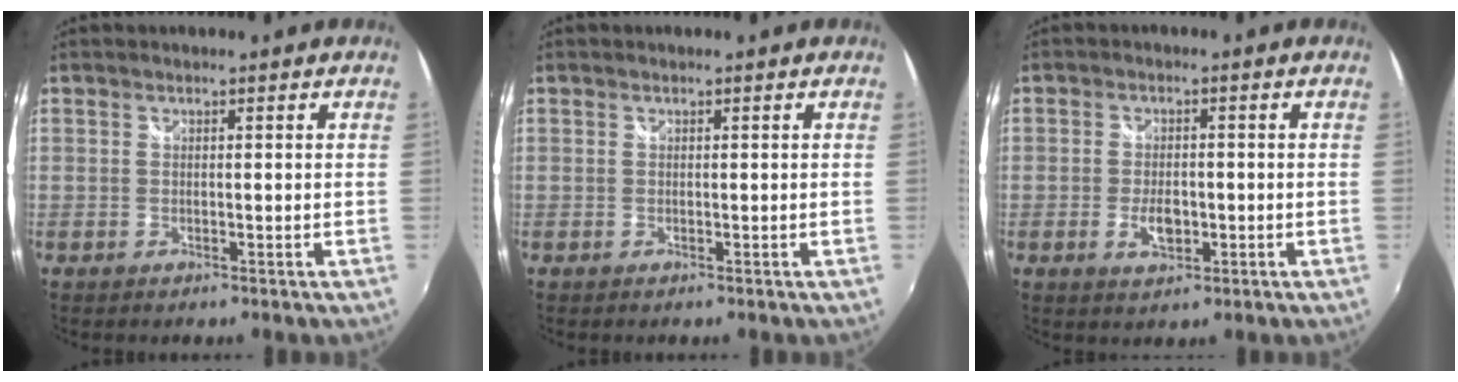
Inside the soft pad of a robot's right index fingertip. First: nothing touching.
{"total": 0.0}
{"total": 4.5, "force": [-1.3, 2.4, 3.5], "torque": [-0.071, -0.006, -0.021]}